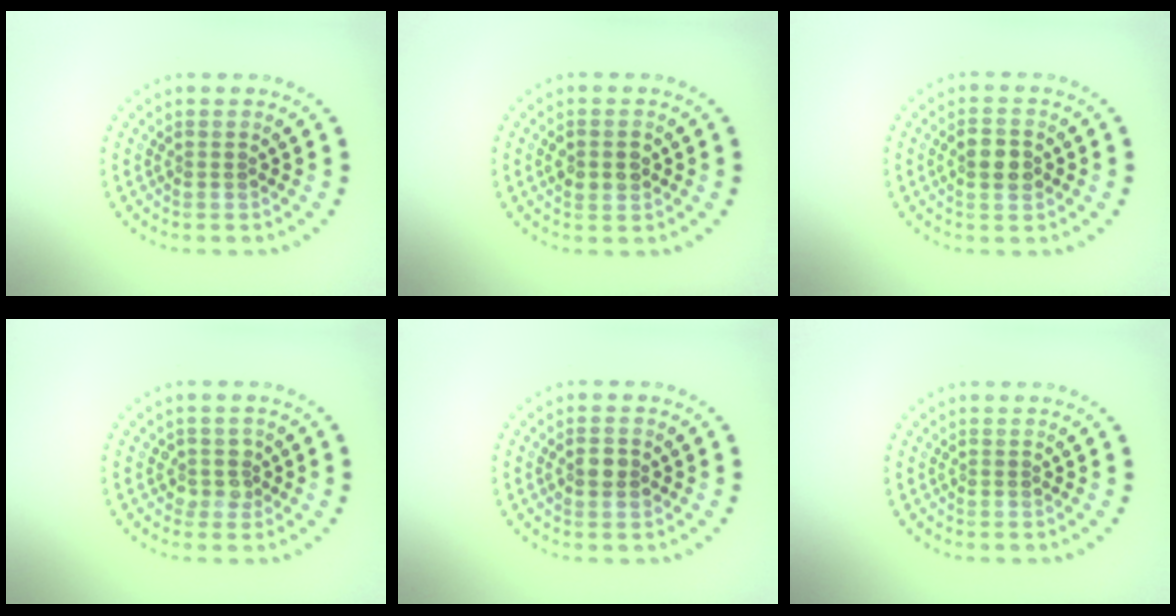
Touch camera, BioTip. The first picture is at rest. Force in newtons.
{"total": 2.6, "press": 2.6, "slide": 0.2}
{"total": 2.8, "press": 2.8, "slide": 0.1}
{"total": 1.7, "press": 1.5, "slide": 0.8}
{"total": 2.0, "press": 2.0, "slide": 0.2}
{"total": 0.0}